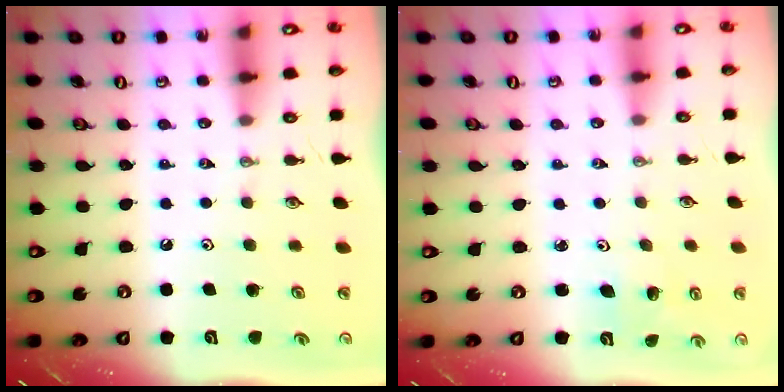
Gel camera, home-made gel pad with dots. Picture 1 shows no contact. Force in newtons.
{"total": 2.0, "press": 2.0, "slide": 0.1}